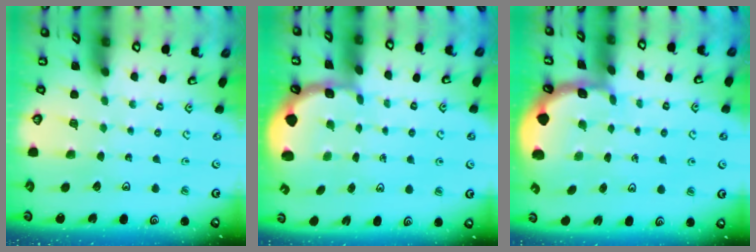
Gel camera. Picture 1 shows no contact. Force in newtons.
{"total": 2.6, "press": 1.8, "slide": 1.9}
{"total": 1.8, "press": 1.8, "slide": 0.3}